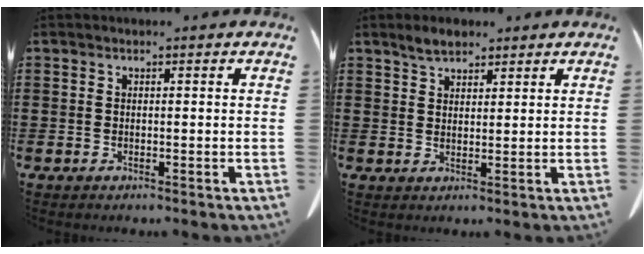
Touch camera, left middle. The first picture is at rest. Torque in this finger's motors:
{"motor_torque": [0.06, 0.01, 0.10, 0.03]}